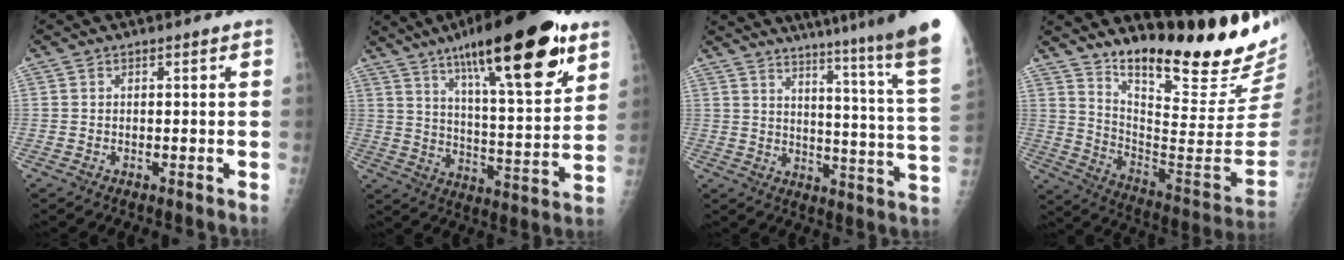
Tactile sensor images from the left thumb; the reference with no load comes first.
{"total": 25.9, "force": [15.0, 6.1, 20.1], "torque": [-0.295, -0.048, 0.236]}
{"total": 27.8, "force": [21.7, 0.1, 17.3], "torque": [-0.218, -0.145, 0.275]}
{"total": 24.4, "force": [20.1, 3.0, 13.6], "torque": [-0.181, -0.167, 0.298]}